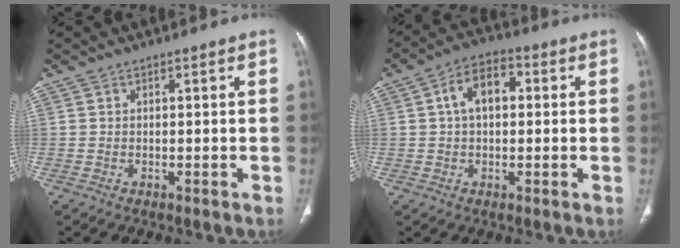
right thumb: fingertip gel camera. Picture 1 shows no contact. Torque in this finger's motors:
{"motor_torque": [-0.04, 1.43, 0.84, 0.10, 0.25]}